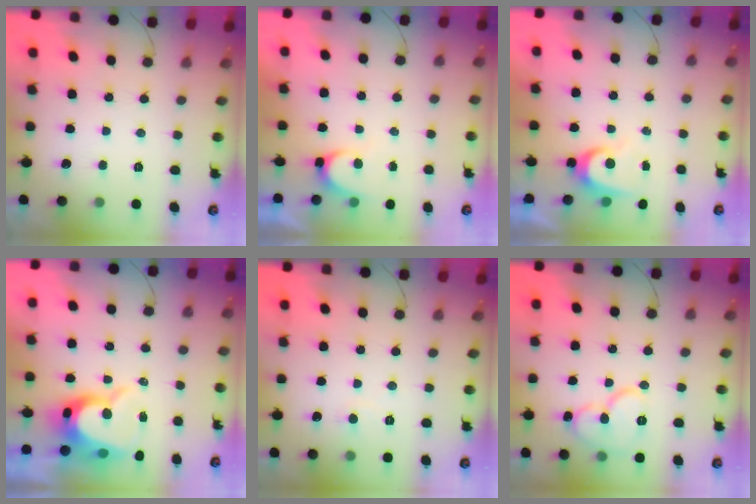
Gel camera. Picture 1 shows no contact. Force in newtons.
{"total": 4.9, "press": 4.9, "slide": 0.3}
{"total": 5.1, "press": 5.0, "slide": 0.5}
{"total": 9.6, "press": 9.6, "slide": 0.8}
{"total": 4.4, "press": 4.4, "slide": 0.3}
{"total": 11.7, "press": 11.6, "slide": 1.5}